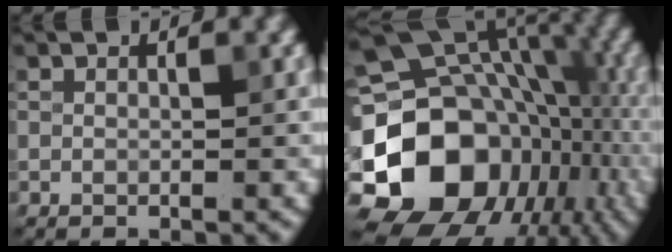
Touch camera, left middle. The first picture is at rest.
{"total": 19.8, "force": [-5.4, 15.7, 10.8], "torque": [-0.192, 0.004, -0.090]}